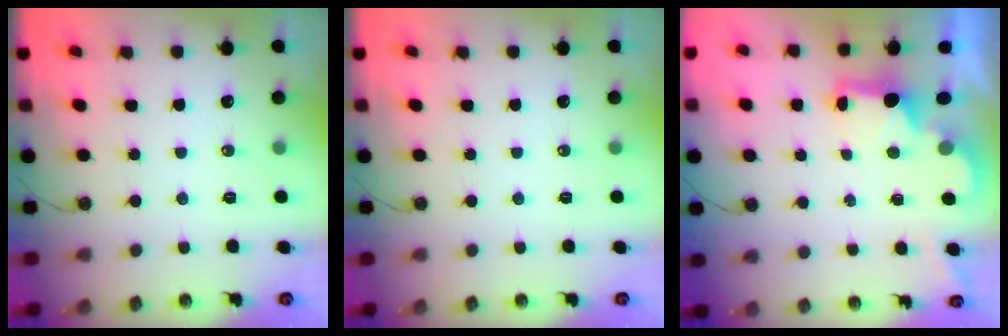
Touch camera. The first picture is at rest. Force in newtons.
{"total": 0.0}
{"total": 2.1, "press": 2.0, "slide": 0.7}